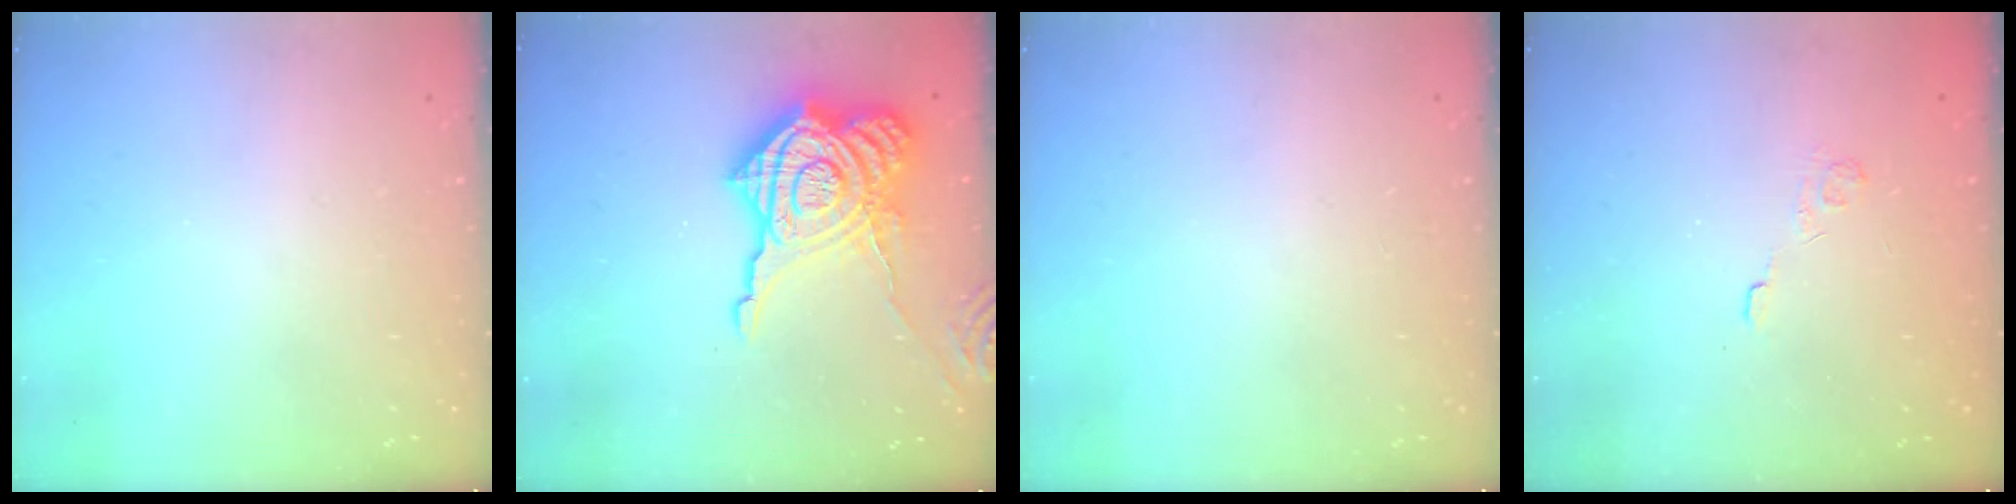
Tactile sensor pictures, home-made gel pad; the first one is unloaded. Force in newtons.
{"total": 21.6, "press": 21.5, "slide": 1.9}
{"total": 0.0}
{"total": 2.4, "press": 1.9, "slide": 1.4}